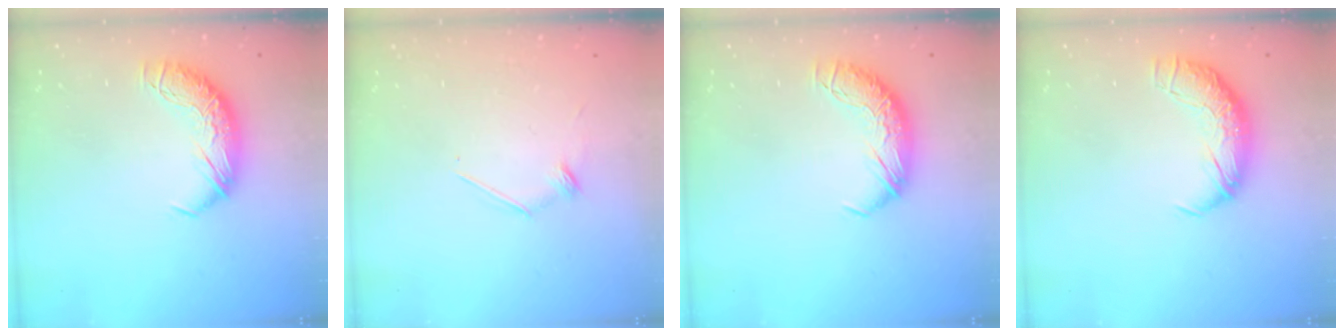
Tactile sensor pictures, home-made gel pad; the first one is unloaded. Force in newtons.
{"total": 7.1, "press": 7.0, "slide": 1.0}
{"total": 0.0}
{"total": 2.4, "press": 1.0, "slide": 2.2}